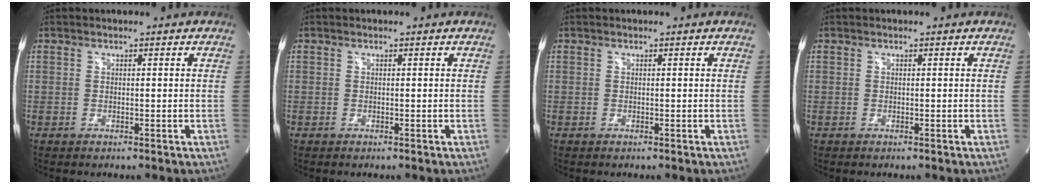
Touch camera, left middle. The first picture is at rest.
{"total": 0.0}
{"total": 0.0}
{"total": 0.0}